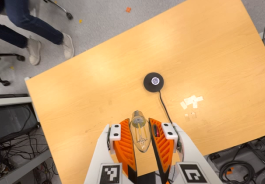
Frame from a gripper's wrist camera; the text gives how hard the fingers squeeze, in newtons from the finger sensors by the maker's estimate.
{"total": 15.5, "left": 17.8, "right": 13.2}